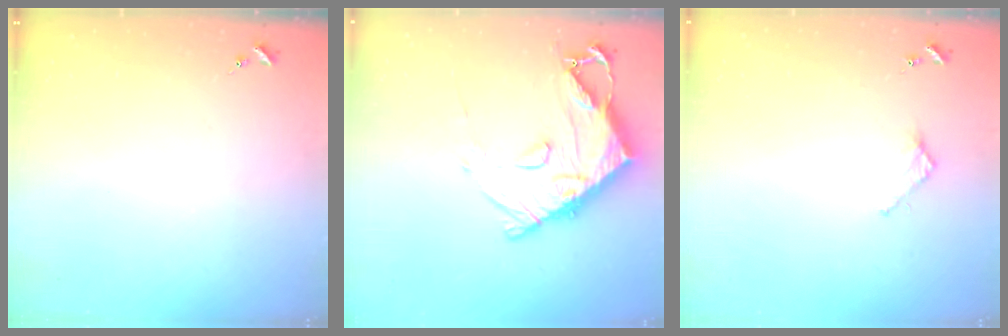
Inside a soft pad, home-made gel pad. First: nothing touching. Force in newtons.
{"total": 15.2, "press": 15.1, "slide": 1.6}
{"total": 2.7, "press": 2.7, "slide": 0.2}